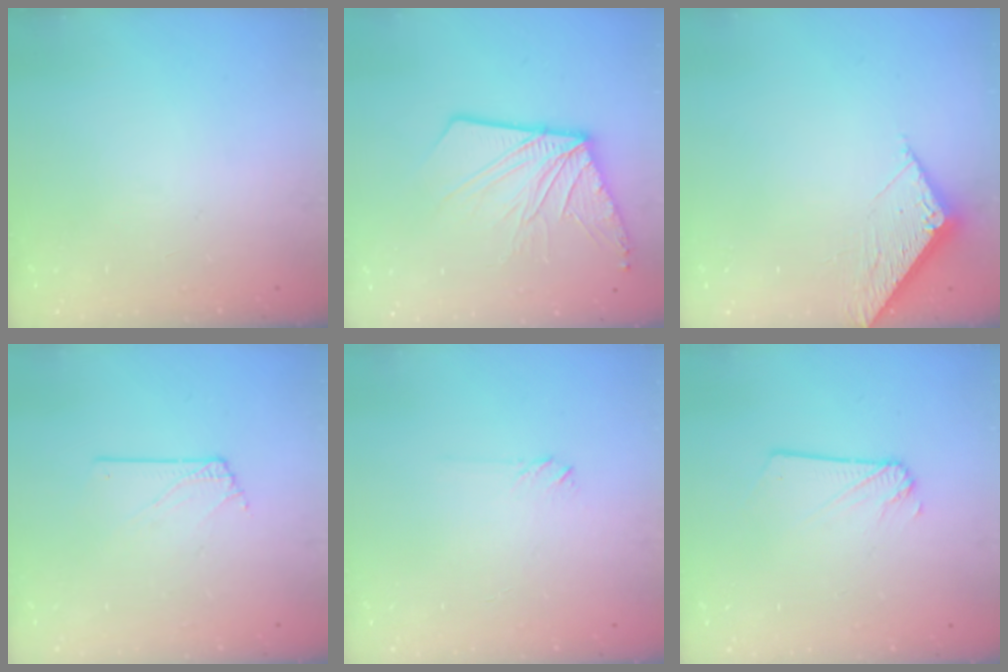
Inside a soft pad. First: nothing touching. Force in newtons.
{"total": 14.4, "press": 14.4, "slide": 1.5}
{"total": 6.1, "press": 6.1, "slide": 0.3}
{"total": 1.6, "press": 1.6, "slide": 0.2}
{"total": 2.0, "press": 2.0, "slide": 0.3}
{"total": 1.9, "press": 1.9, "slide": 0.3}